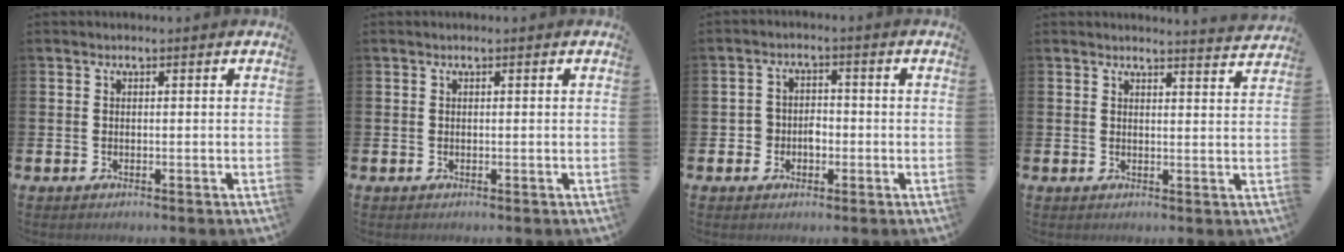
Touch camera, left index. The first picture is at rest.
{"total": 0.0}
{"total": 2.8, "force": [-1.1, 2.5, 0.7], "torque": [-0.018, 0.005, -0.028]}
{"total": 3.0, "force": [3.0, -0.3, -0.1], "torque": [0.016, -0.028, 0.050]}